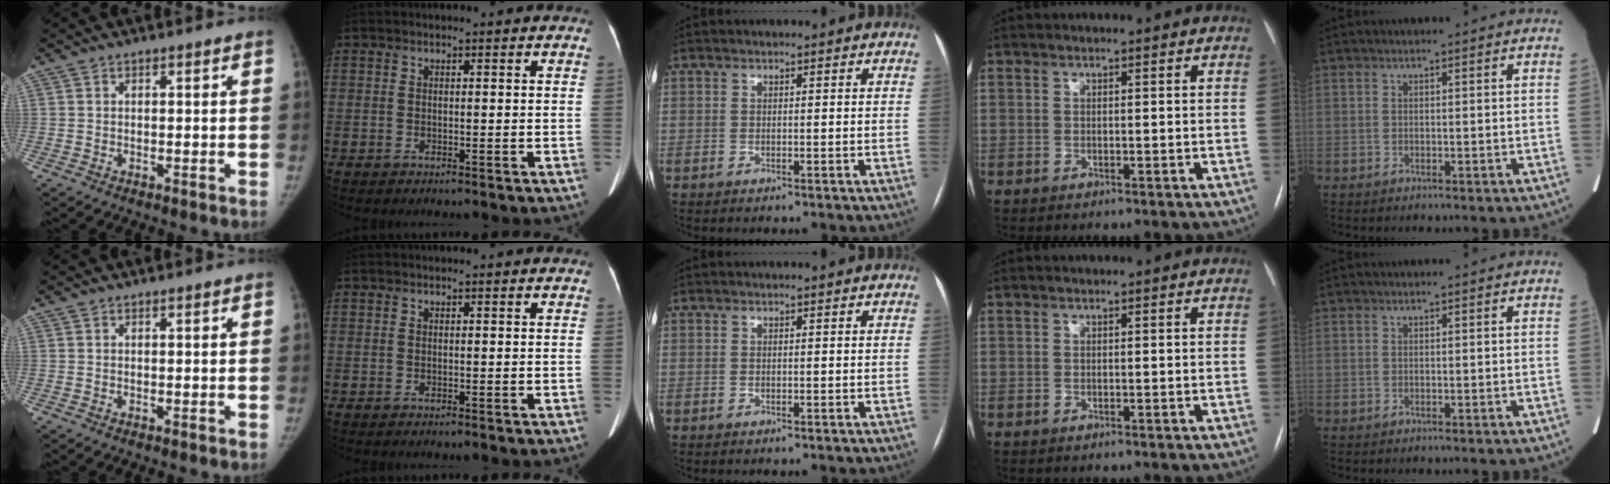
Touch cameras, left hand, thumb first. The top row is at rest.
{}